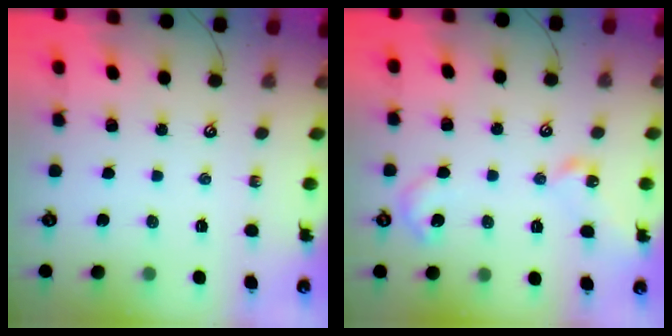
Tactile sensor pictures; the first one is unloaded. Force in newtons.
{"total": 9.0, "press": 9.0, "slide": 0.6}